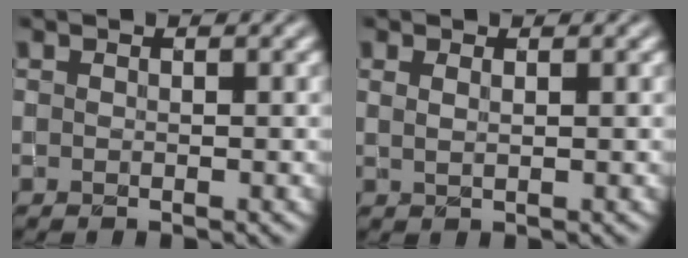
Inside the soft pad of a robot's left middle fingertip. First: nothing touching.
{"total": 1.0, "force": [0.5, 0.4, 0.8], "torque": [-0.015, -0.001, 0.010]}